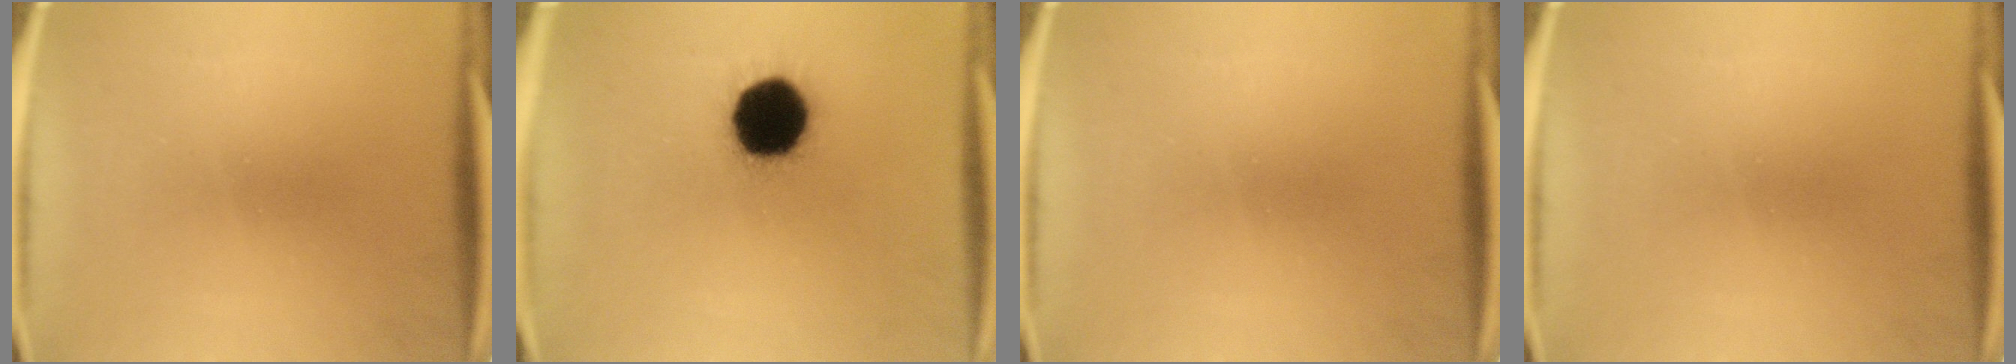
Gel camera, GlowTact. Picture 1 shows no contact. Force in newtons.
{"total": 18.4}
{"total": 0.0}
{"total": 0.0}